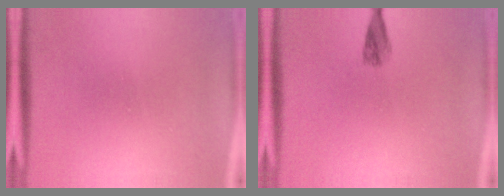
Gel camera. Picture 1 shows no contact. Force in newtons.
{"total": 1.8}